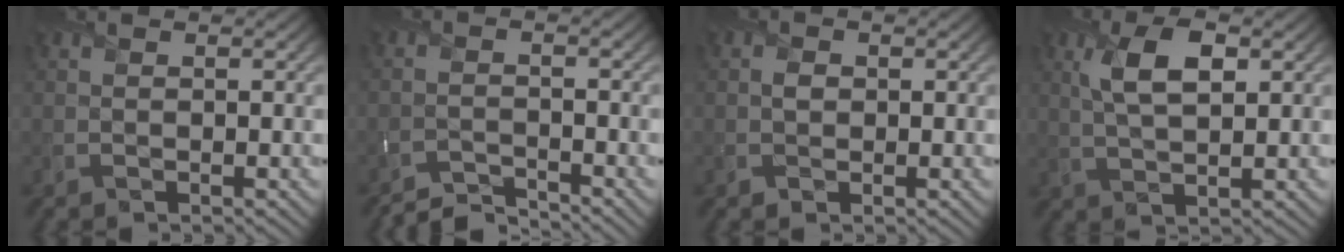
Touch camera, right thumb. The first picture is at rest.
{"total": 3.3, "force": [-3.3, 0.3, 0.6], "torque": [0.000, 0.000, -0.069]}
{"total": 1.3, "force": [0.1, 1.1, 0.6], "torque": [-0.014, -0.001, -0.002]}
{"total": 5.8, "force": [1.9, 2.4, 5.0], "torque": [-0.104, 0.003, 0.036]}